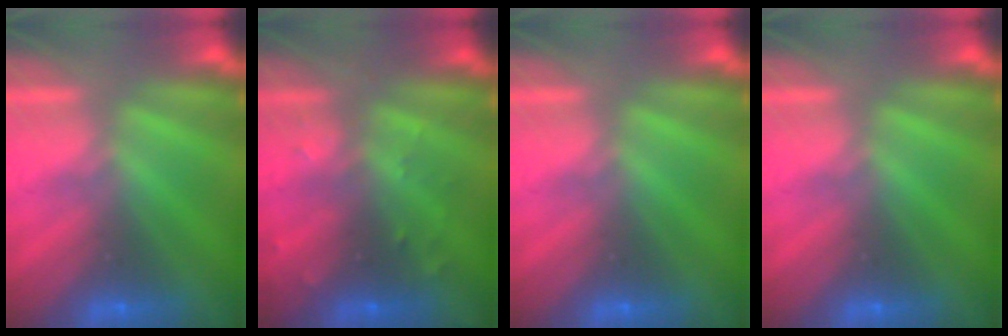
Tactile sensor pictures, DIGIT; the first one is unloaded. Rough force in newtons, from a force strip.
{"total": 2.9}
{"total": 0.0}
{"total": 0.0}